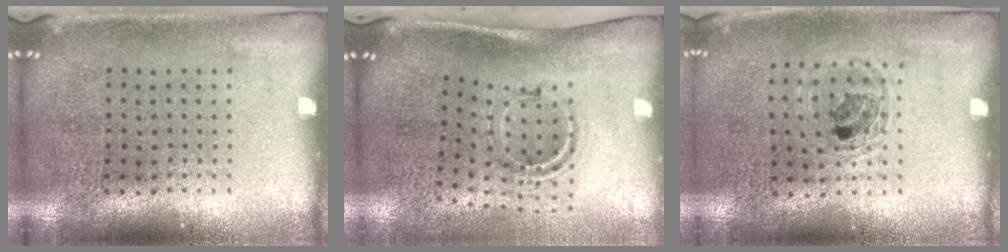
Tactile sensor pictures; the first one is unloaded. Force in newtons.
{"total": 1.2, "press": 1.0, "slide": 0.7}
{"total": 0.9, "press": 0.9, "slide": 0.2}